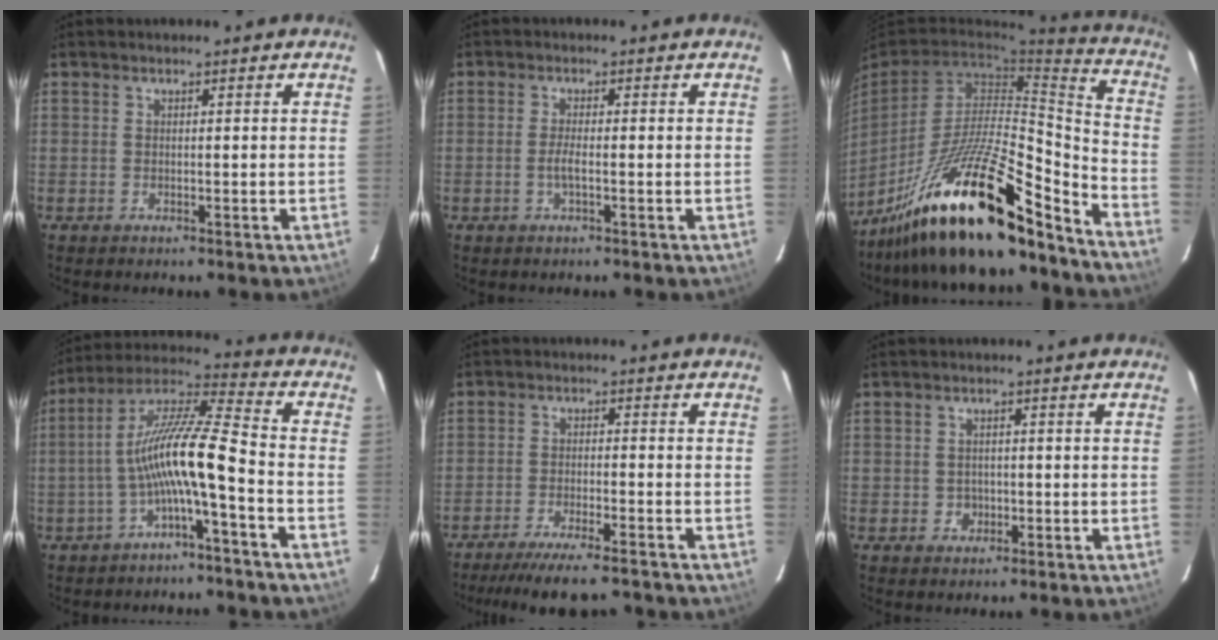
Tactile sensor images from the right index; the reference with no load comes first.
{"total": 2.1, "force": [-0.8, 0.1, 1.9], "torque": [-0.040, -0.003, -0.015]}
{"total": 24.1, "force": [-18.7, 4.4, 14.5], "torque": [-0.246, -0.025, -0.316]}
{"total": 12.0, "force": [-3.7, 0.9, 11.3], "torque": [-0.229, 0.017, -0.071]}
{"total": 11.6, "force": [-10.2, 1.7, 5.4], "torque": [-0.116, -0.018, -0.157]}
{"total": 2.4, "force": [-0.5, 2.3, 0.3], "torque": [-0.006, 0.004, -0.002]}